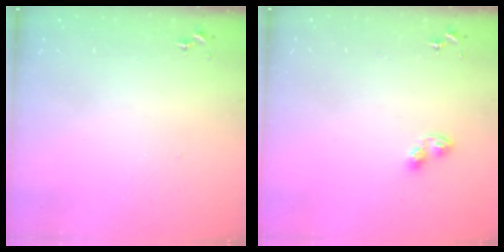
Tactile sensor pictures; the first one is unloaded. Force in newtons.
{"total": 4.8, "press": 4.6, "slide": 1.2}